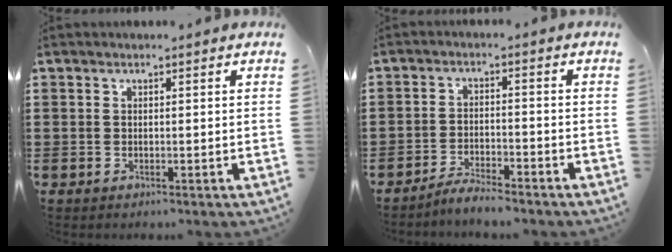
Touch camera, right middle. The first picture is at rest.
{"total": 3.4, "force": [-3.3, 0.0, 0.8], "torque": [-0.018, 0.003, -0.067]}